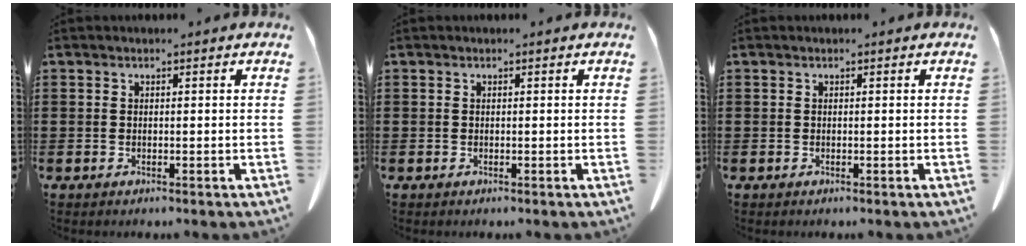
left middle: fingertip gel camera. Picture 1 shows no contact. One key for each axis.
{"total": 0.0}
{"total": 0.0}